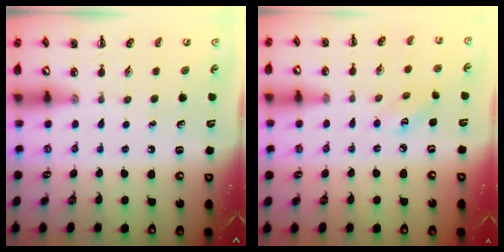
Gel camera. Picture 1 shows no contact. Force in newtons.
{"total": 3.3, "press": 3.2, "slide": 0.9}